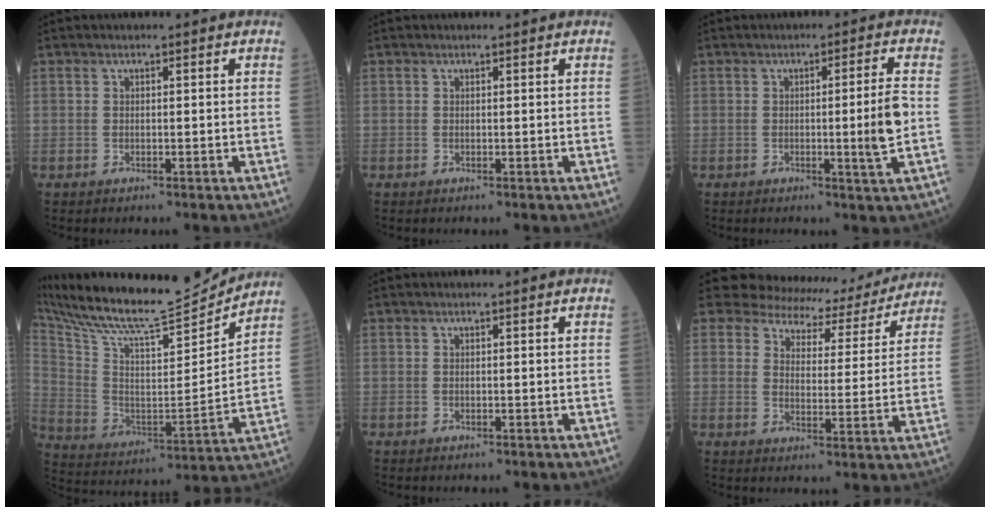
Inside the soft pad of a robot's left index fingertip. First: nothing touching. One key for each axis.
{"total": 0.0}
{"total": 4.5, "fx": -0.8, "fy": -1.2, "fz": 4.3, "tx": -0.064, "ty": -0.012, "tz": -0.012}
{"total": 23.7, "fx": 22.2, "fy": 2.4, "fz": 8.0, "tx": -0.171, "ty": -0.047, "tz": 0.357}
{"total": 0.0}
{"total": 13.2, "fx": 12.1, "fy": 4.9, "fz": 2.1, "tx": -0.016, "ty": -0.008, "tz": 0.136}